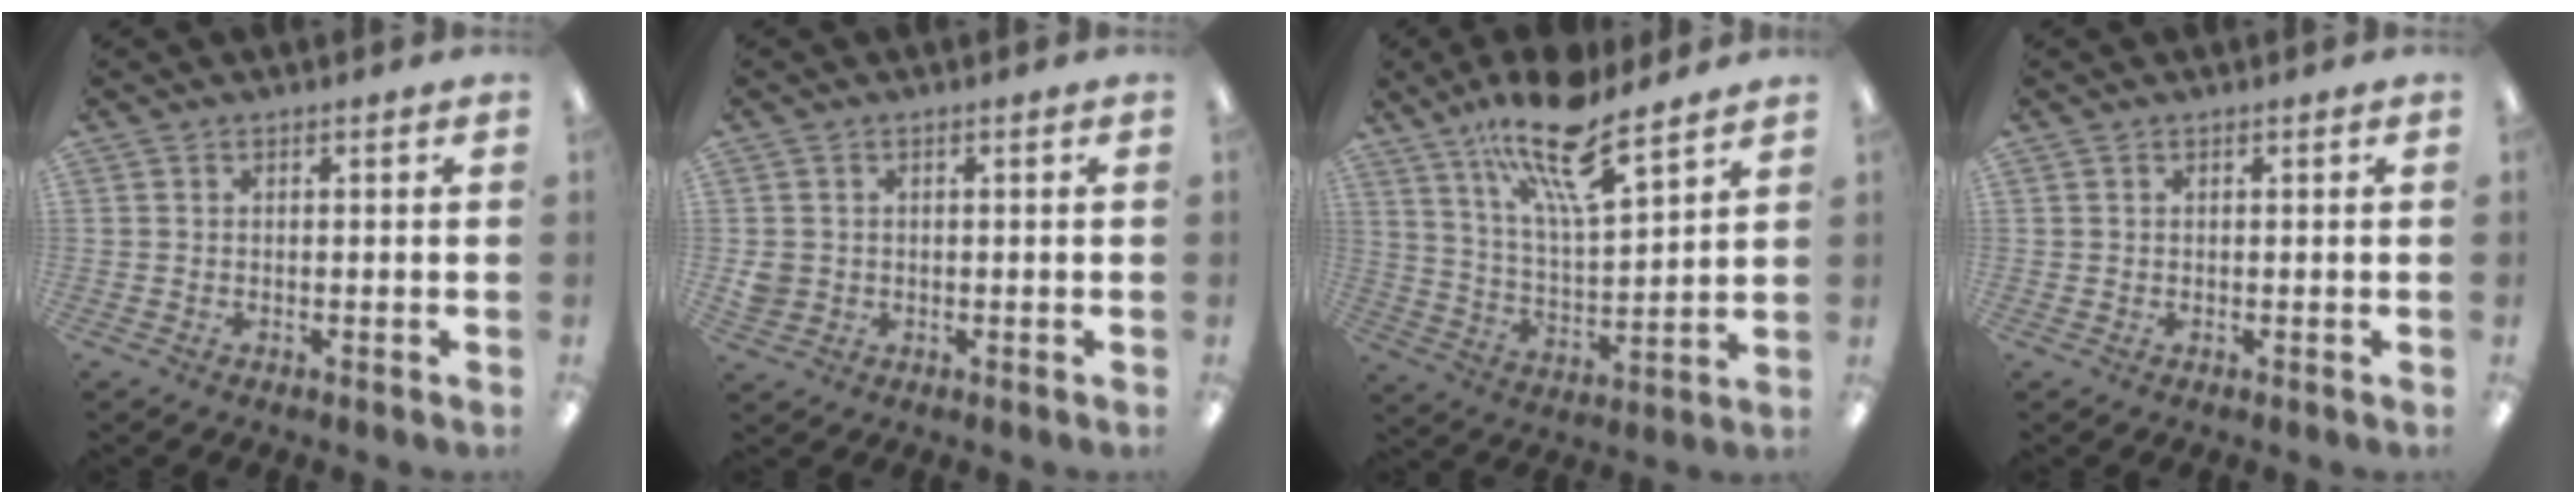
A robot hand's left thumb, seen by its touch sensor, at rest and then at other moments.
{"total": 3.0, "force": [0.3, 2.9, 0.5], "torque": [-0.006, 0.001, 0.005]}
{"total": 17.6, "force": [12.9, 4.7, 11.1], "torque": [-0.195, -0.073, 0.216]}
{"total": 0.6, "force": [0.4, 0.5, 0.0], "torque": [0.000, 0.003, 0.007]}